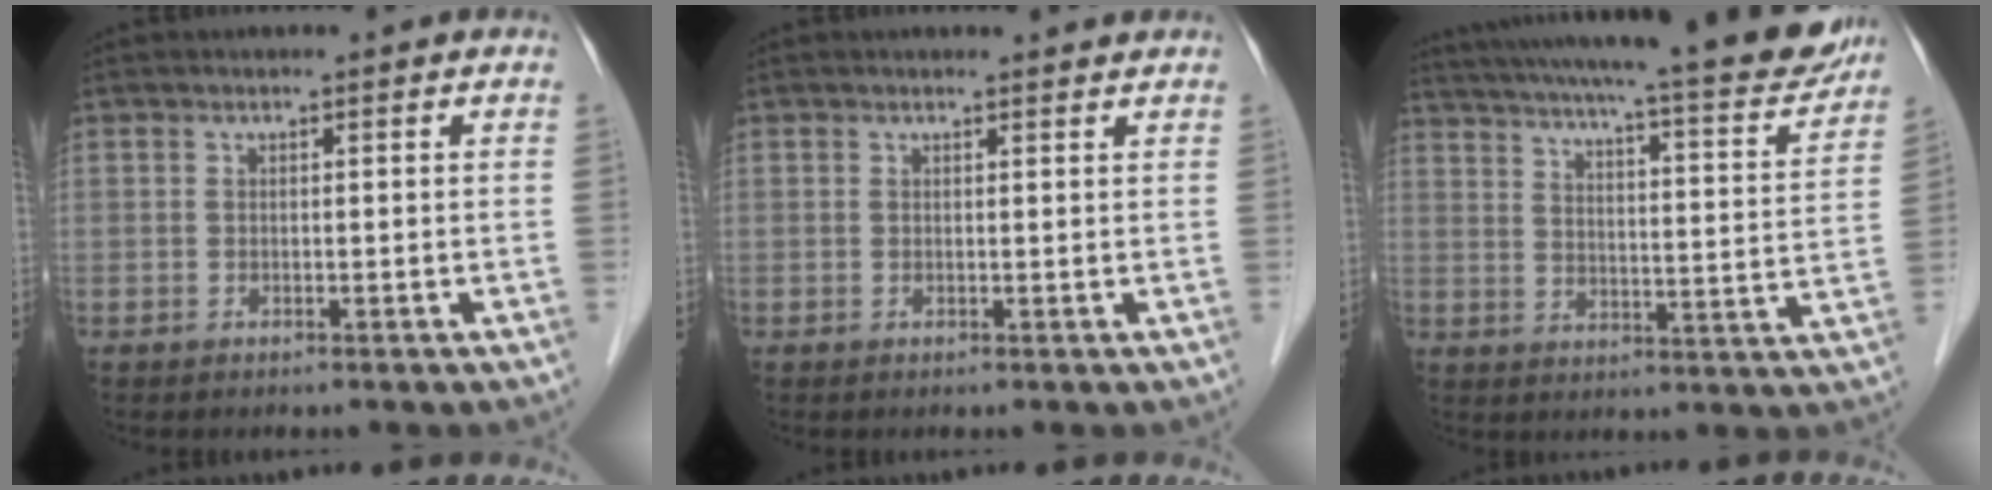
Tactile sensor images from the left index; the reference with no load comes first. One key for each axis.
{"total": 1.6, "fx": 1.6, "fy": 0.0, "fz": 0.1, "tx": -0.009, "ty": -0.004, "tz": 0.018}
{"total": 25.4, "fx": 22.2, "fy": 2.5, "fz": 12.0, "tx": -0.195, "ty": -0.030, "tz": 0.288}